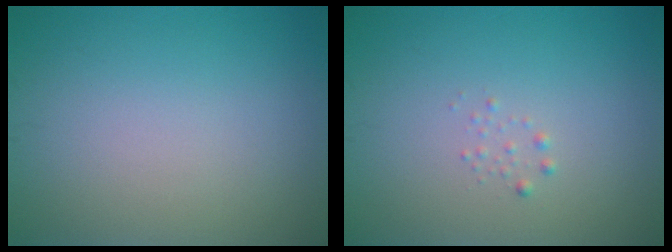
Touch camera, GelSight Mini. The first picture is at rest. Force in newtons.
{"total": 0.6, "press": 0.6, "slide": 0.0}